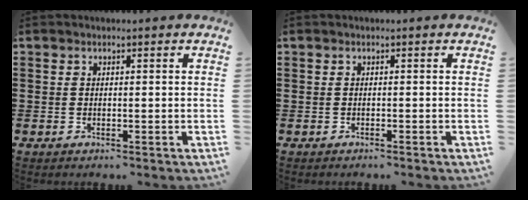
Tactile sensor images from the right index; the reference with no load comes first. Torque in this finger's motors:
{"motor_torque": [-1.13, 0.88, -1.03, -0.21]}